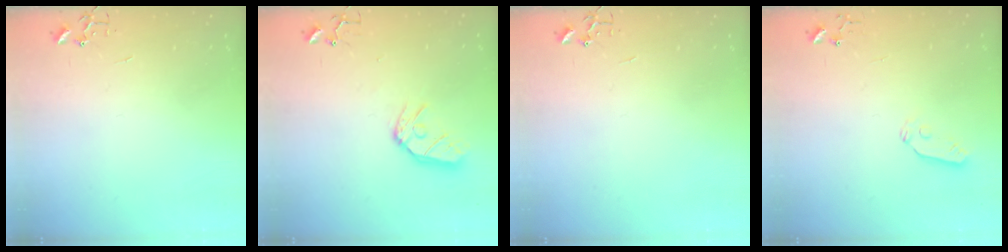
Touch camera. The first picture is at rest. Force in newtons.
{"total": 11.0, "press": 11.0, "slide": 1.3}
{"total": 0.0}
{"total": 3.8, "press": 3.8, "slide": 0.6}